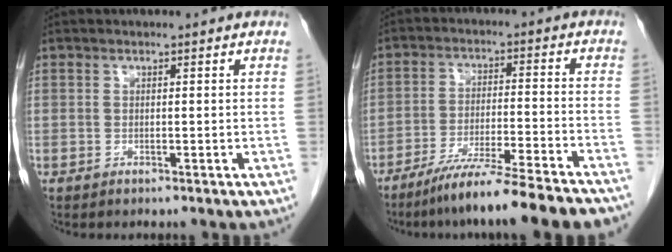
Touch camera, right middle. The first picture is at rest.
{"total": 15.0, "force": [-12.6, -0.5, 8.2], "torque": [-0.126, -0.031, -0.200]}